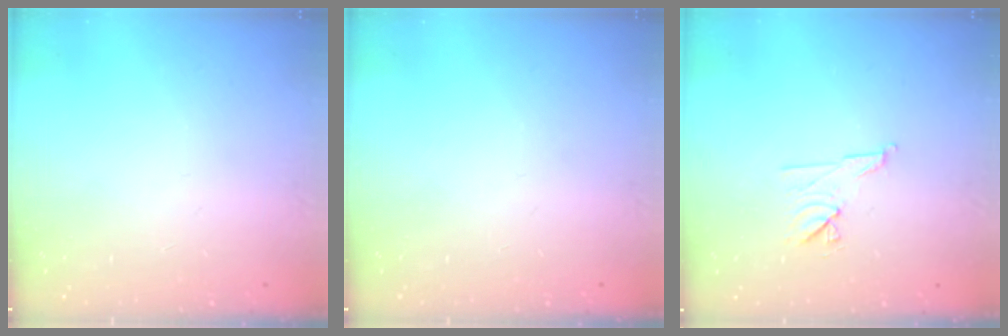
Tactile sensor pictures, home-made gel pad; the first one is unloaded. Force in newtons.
{"total": 0.0}
{"total": 7.5, "press": 7.4, "slide": 1.3}